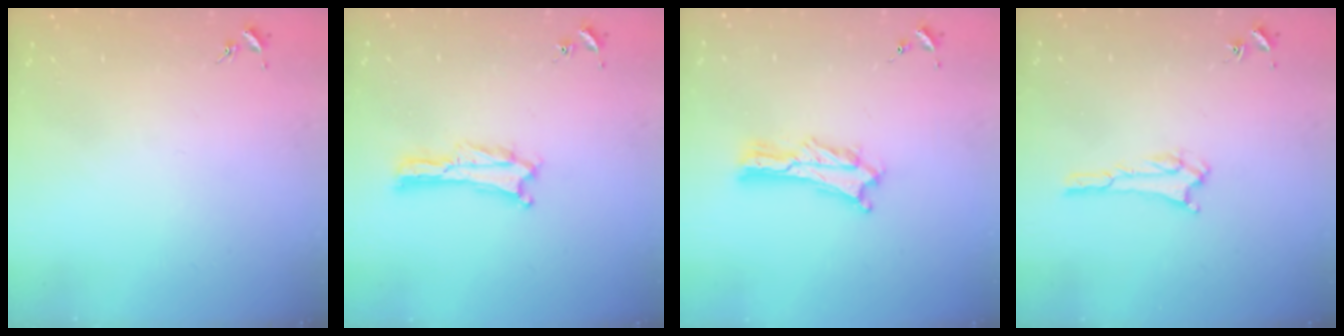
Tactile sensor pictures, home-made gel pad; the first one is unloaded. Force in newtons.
{"total": 0.0}
{"total": 2.7, "press": 2.7, "slide": 0.3}
{"total": 1.8, "press": 1.8, "slide": 0.2}